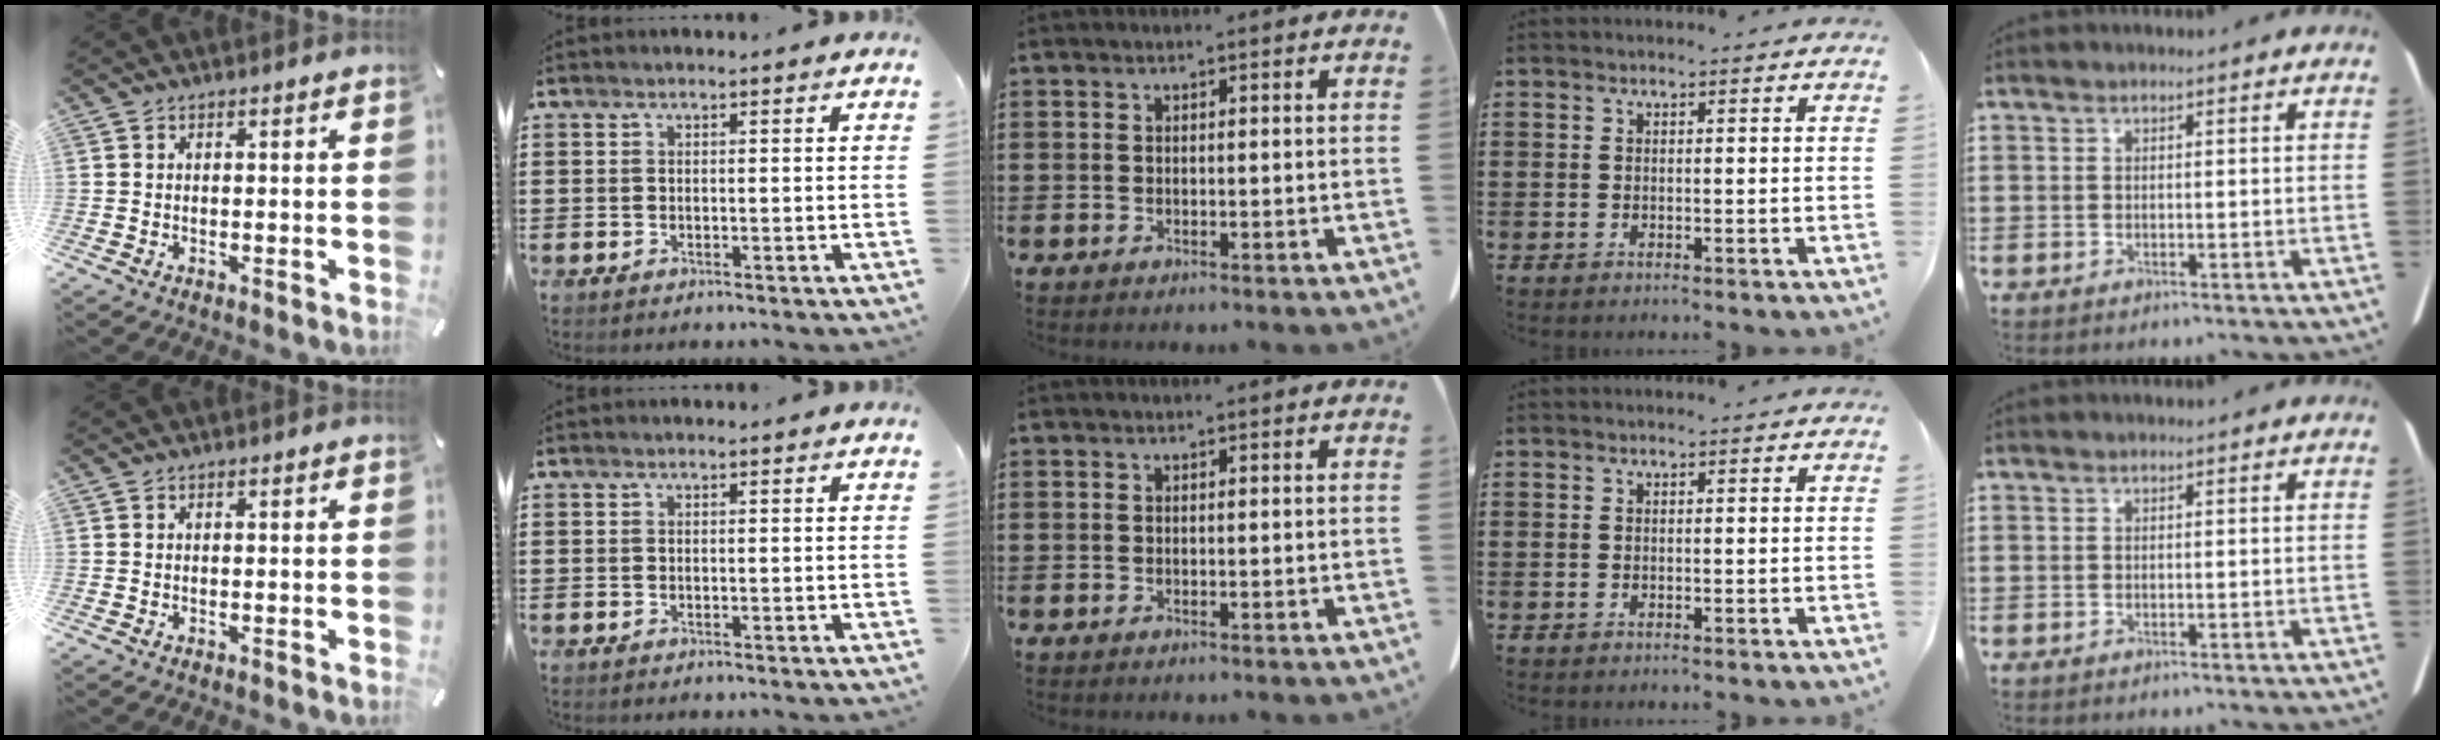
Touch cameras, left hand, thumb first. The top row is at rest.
{}